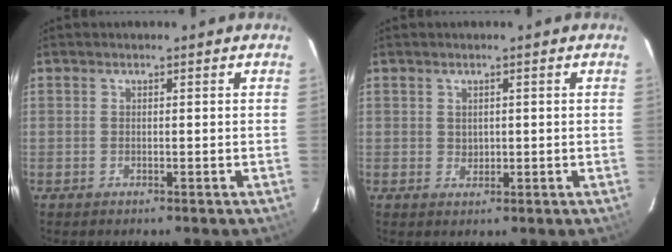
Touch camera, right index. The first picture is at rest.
{"total": 1.4, "force": [0.4, 1.3, 0.4], "torque": [-0.002, 0.001, 0.011]}